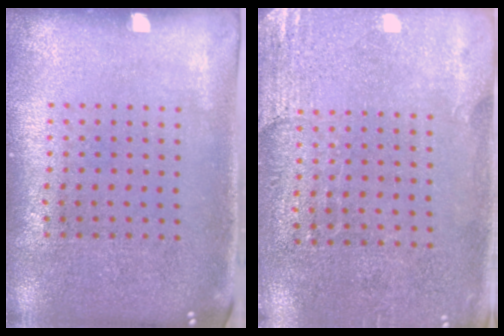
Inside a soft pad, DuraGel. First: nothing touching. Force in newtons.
{"total": 2.6, "press": 2.3, "slide": 1.2}